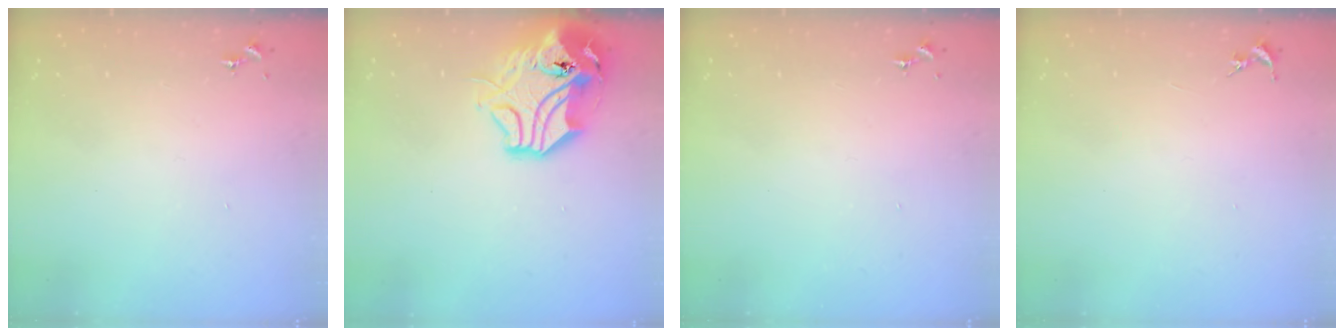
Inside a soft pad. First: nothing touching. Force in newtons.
{"total": 17.8, "press": 17.5, "slide": 2.8}
{"total": 0.0}
{"total": 0.0}